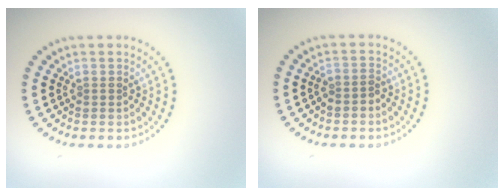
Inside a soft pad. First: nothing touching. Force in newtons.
{"total": 1.3, "press": 1.1, "slide": 0.8}